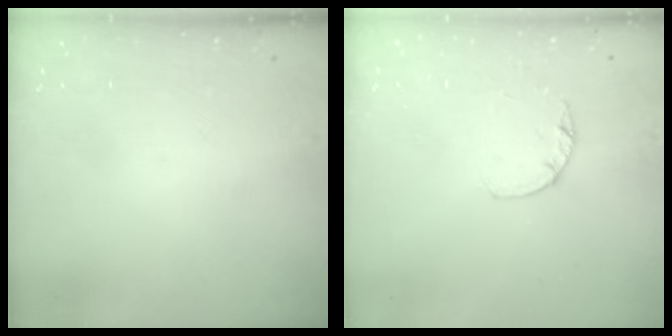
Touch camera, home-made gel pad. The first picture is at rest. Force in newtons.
{"total": 2.2, "press": 2.2, "slide": 0.4}